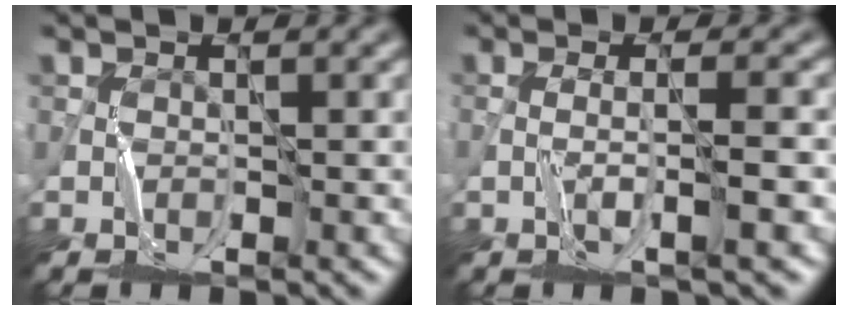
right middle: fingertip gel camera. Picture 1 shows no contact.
{"total": 2.1, "force": [-0.4, -0.1, 2.0], "torque": [-0.024, 0.004, -0.012]}